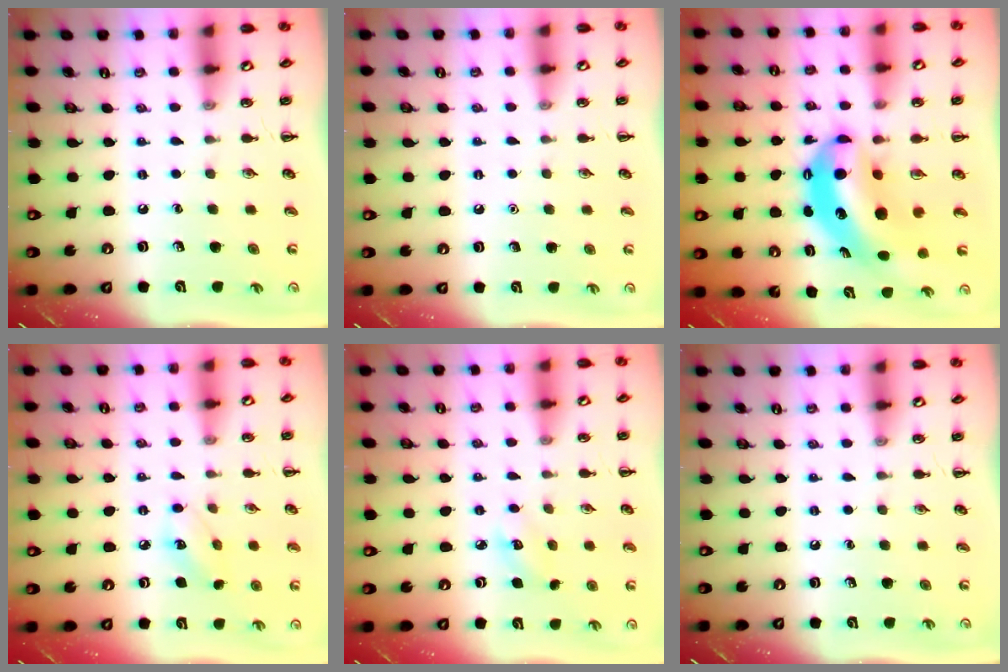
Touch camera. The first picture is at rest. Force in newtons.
{"total": 1.6, "press": 1.6, "slide": 0.1}
{"total": 9.8, "press": 9.5, "slide": 2.4}
{"total": 5.9, "press": 5.8, "slide": 1.1}
{"total": 3.7, "press": 3.6, "slide": 1.0}
{"total": 0.0}